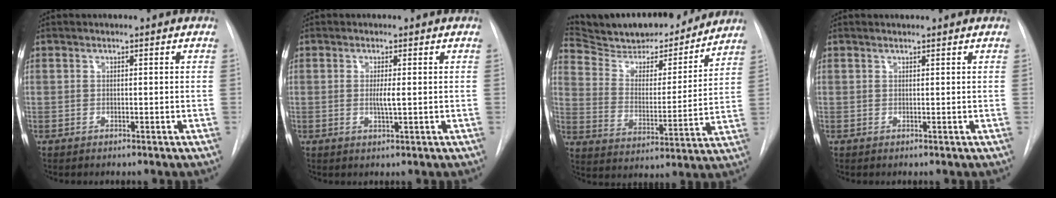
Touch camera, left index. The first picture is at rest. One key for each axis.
{"total": 2.0, "fx": 0.1, "fy": 0.1, "fz": 2.0, "tx": -0.043, "ty": -0.003, "tz": 0.001}
{"total": 20.7, "fx": 19.0, "fy": 4.5, "fz": 7.1, "tx": -0.116, "ty": -0.006, "tz": 0.289}
{"total": 1.1, "fx": 1.1, "fy": 0.0, "fz": 0.1, "tx": -0.008, "ty": 0.011, "tz": 0.019}